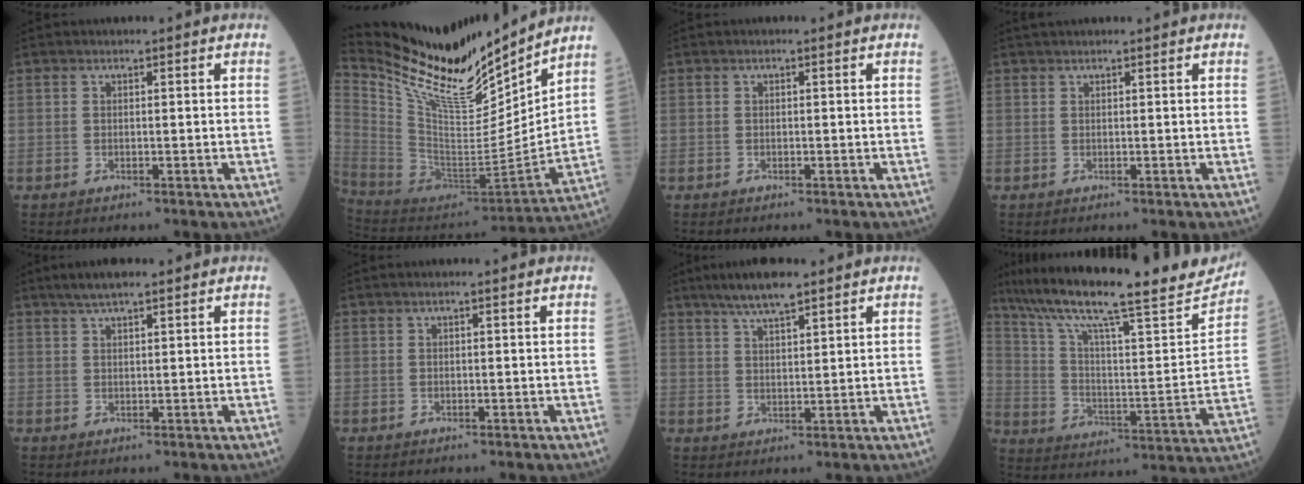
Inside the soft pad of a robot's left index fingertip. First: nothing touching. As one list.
[{"total": 21.1, "force": [18.9, 2.4, 9.1], "torque": [-0.177, -0.043, 0.335]}, {"total": 0.0}, {"total": 3.0, "force": [2.8, 0.0, 1.2], "torque": [-0.010, 0.031, 0.046]}, {"total": 4.0, "force": [3.2, 0.6, 2.4], "torque": [-0.050, 0.015, 0.059]}, {"total": 1.3, "force": [1.1, -0.2, 0.6], "torque": [-0.011, 0.008, 0.017]}, {"total": 6.4, "force": [5.0, 0.8, 3.9], "torque": [-0.078, 0.013, 0.090]}, {"total": 27.1, "force": [21.9, 4.0, 15.5], "torque": [-0.259, -0.005, 0.312]}]